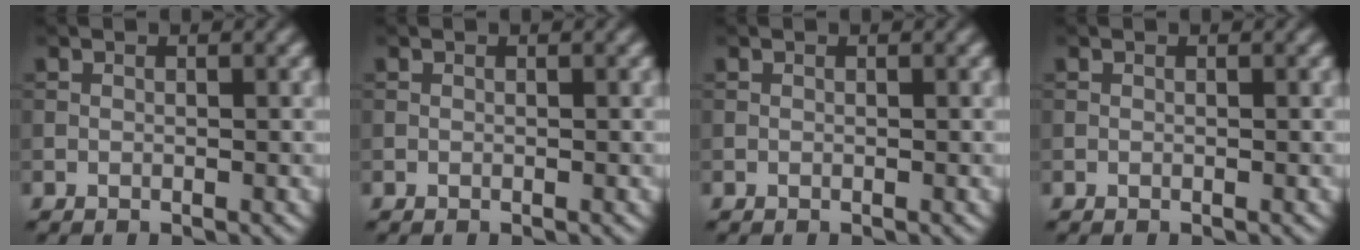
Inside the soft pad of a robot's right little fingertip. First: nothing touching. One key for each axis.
{"total": 0.0}
{"total": 0.0}
{"total": 0.0}